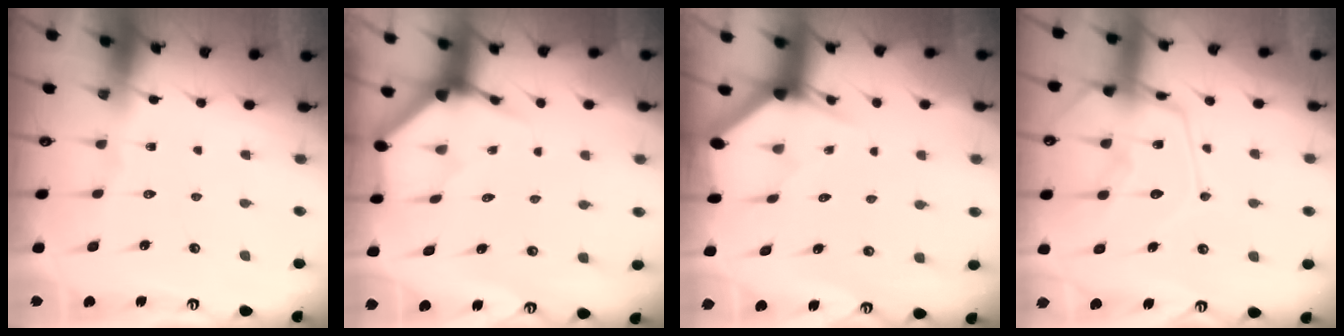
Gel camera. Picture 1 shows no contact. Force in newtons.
{"total": 3.8, "press": 3.8, "slide": 0.2}
{"total": 3.0, "press": 3.0, "slide": 0.2}
{"total": 15.6, "press": 15.6, "slide": 1.5}